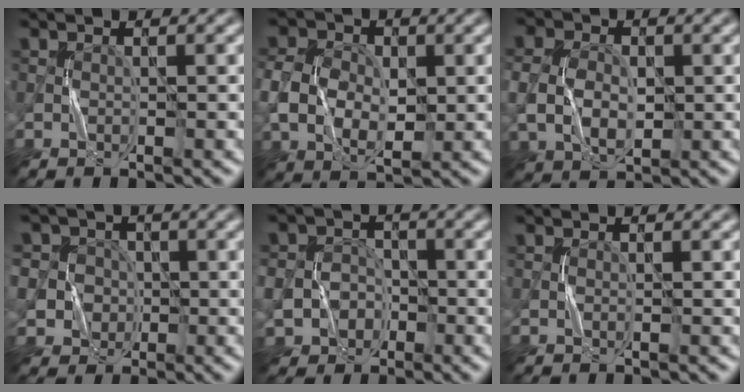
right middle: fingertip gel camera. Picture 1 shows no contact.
{"total": 6.3, "force": [0.0, 4.7, 4.2], "torque": [-0.096, 0.000, -0.003]}
{"total": 4.9, "force": [0.0, 3.7, 3.2], "torque": [-0.075, -0.003, 0.006]}
{"total": 7.4, "force": [-0.8, 7.1, 1.9], "torque": [-0.044, 0.015, -0.046]}
{"total": 6.1, "force": [-2.1, 5.3, 2.1], "torque": [-0.023, -0.018, -0.052]}
{"total": 0.0}